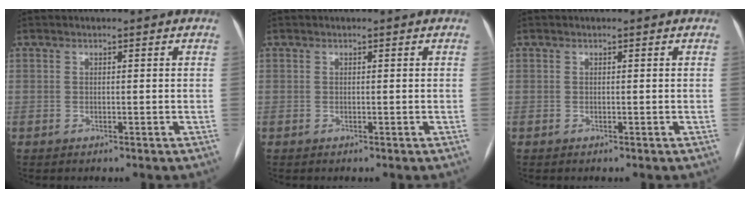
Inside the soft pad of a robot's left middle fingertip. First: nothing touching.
{"total": 0.0}
{"total": 0.0}